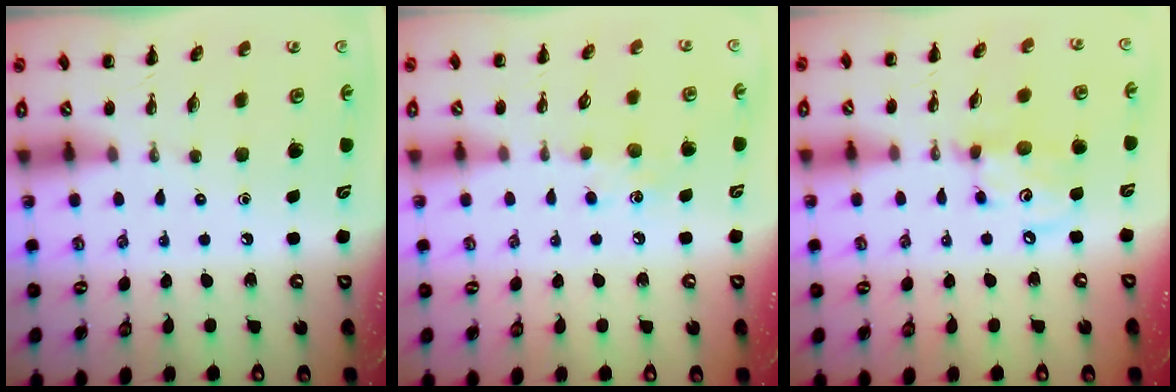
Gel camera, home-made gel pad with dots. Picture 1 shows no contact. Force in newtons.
{"total": 6.5, "press": 6.3, "slide": 1.7}
{"total": 7.3, "press": 7.3, "slide": 0.6}